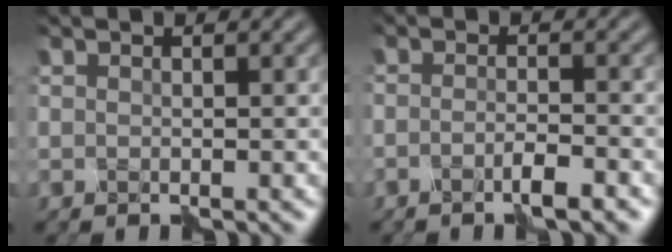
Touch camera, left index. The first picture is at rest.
{"total": 2.3, "force": [-1.9, -0.1, 1.4], "torque": [-0.027, 0.000, -0.036]}